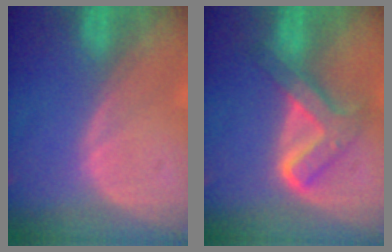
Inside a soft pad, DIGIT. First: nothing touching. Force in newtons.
{"total": 6.9, "press": 6.8, "slide": 0.7}